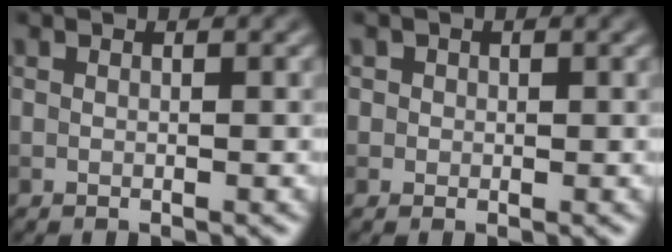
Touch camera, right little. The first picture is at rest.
{"total": 0.7, "force": [0.1, 0.7, 0.2], "torque": [0.002, -0.004, 0.001]}